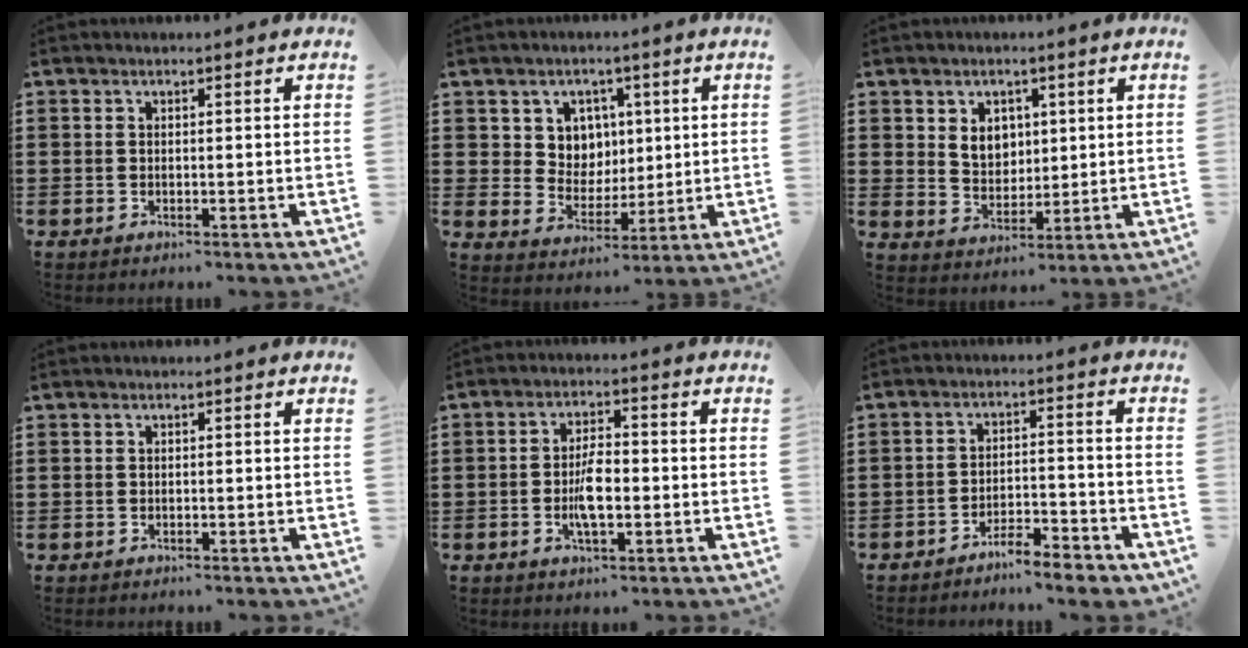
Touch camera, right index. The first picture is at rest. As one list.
[{"total": 6.0, "force": [2.4, 5.4, 1.3], "torque": [-0.049, 0.006, 0.042]}, {"total": 4.6, "force": [1.7, 3.8, 2.0], "torque": [-0.048, 0.009, 0.029]}, {"total": 0.0}, {"total": 5.7, "force": [-1.2, 2.2, 5.2], "torque": [-0.109, -0.001, -0.027]}, {"total": 4.6, "force": [-4.4, 0.2, 1.3], "torque": [-0.022, 0.004, -0.088]}]